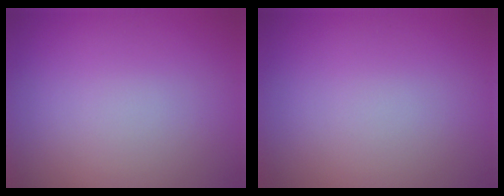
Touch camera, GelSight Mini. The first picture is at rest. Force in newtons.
{"total": 0.0}